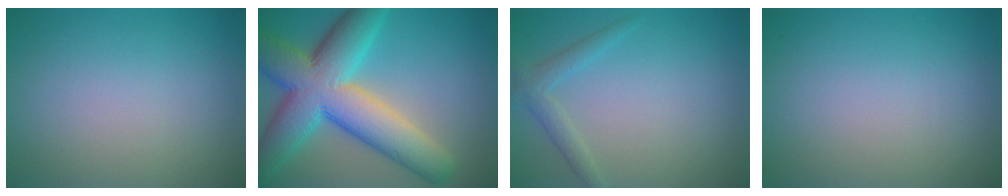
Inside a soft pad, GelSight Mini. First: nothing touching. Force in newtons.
{"total": 12.0, "press": 11.9, "slide": 0.6}
{"total": 1.9, "press": 1.9, "slide": 0.2}
{"total": 0.0}